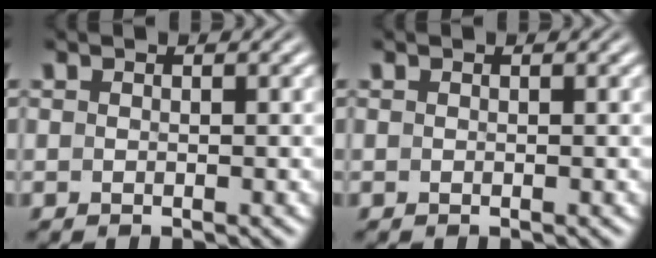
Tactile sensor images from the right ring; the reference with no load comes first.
{"total": 0.0}